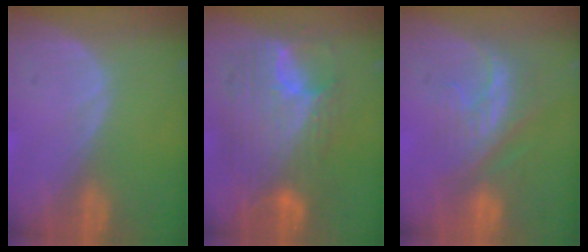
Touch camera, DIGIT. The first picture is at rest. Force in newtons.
{"total": 11.9, "press": 11.8, "slide": 1.0}
{"total": 8.4, "press": 7.5, "slide": 3.7}